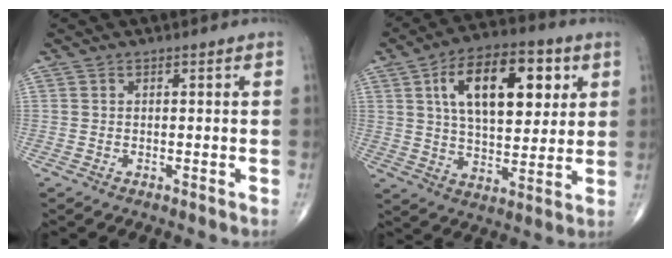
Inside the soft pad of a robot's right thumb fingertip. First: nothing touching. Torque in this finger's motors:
{"motor_torque": [0.18, 0.85, 1.52, 0.54, 0.11]}